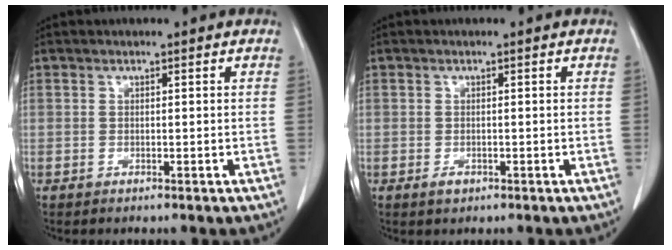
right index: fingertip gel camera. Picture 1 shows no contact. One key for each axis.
{"total": 2.2, "fx": -0.9, "fy": 1.6, "fz": 1.3, "tx": -0.019, "ty": 0.001, "tz": -0.007}